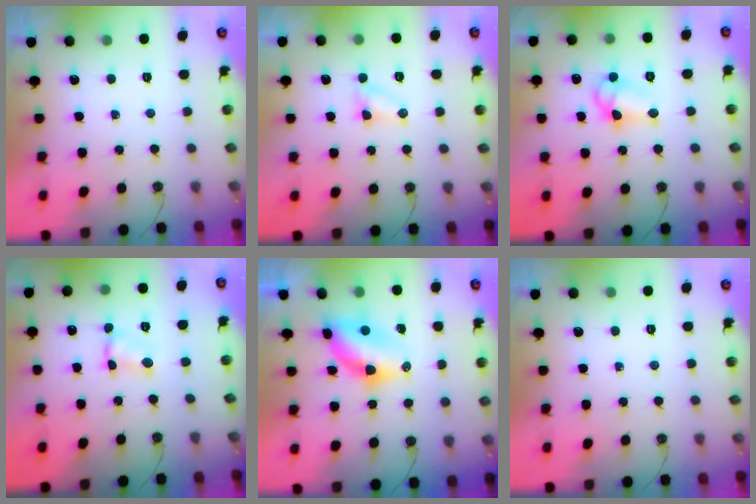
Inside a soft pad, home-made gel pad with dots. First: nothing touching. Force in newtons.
{"total": 3.0, "press": 3.0, "slide": 0.4}
{"total": 10.0, "press": 9.9, "slide": 1.0}
{"total": 2.6, "press": 2.6, "slide": 0.3}
{"total": 8.5, "press": 7.7, "slide": 3.7}
{"total": 0.0}